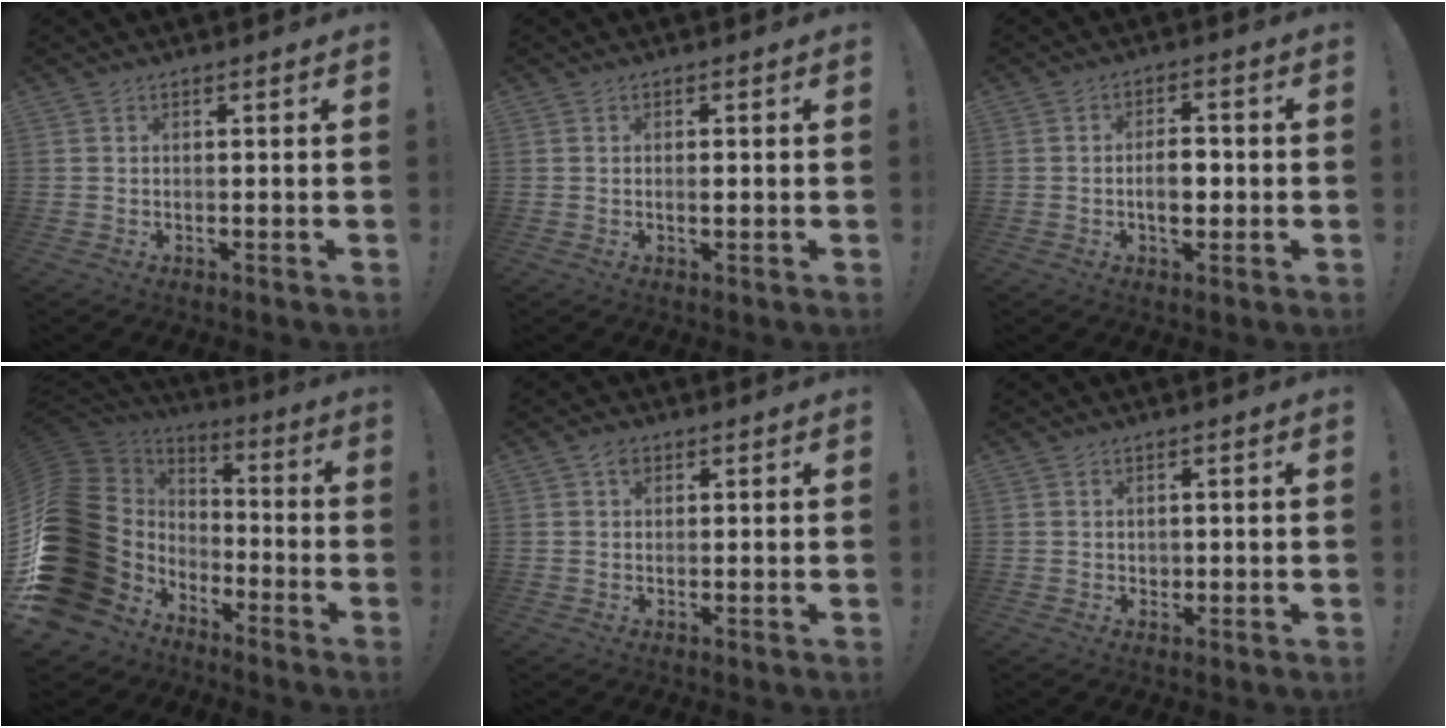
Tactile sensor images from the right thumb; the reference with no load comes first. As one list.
[{"total": 1.0, "force": [-0.3, 0.3, 0.9], "torque": [-0.003, -0.004, -0.009]}, {"total": 5.9, "force": [-1.2, 3.5, 4.5], "torque": [-0.068, 0.005, -0.026]}, {"total": 24.5, "force": [-2.9, 19.7, 14.2], "torque": [-0.232, -0.010, 0.028]}, {"total": 2.3, "force": [1.2, 1.6, 1.2], "torque": [-0.009, -0.001, 0.018]}, {"total": 1.3, "force": [0.3, 1.2, 0.3], "torque": [-0.001, 0.001, 0.005]}]